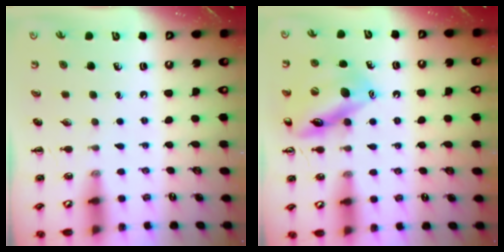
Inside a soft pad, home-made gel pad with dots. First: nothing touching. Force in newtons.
{"total": 14.2, "press": 14.1, "slide": 1.1}